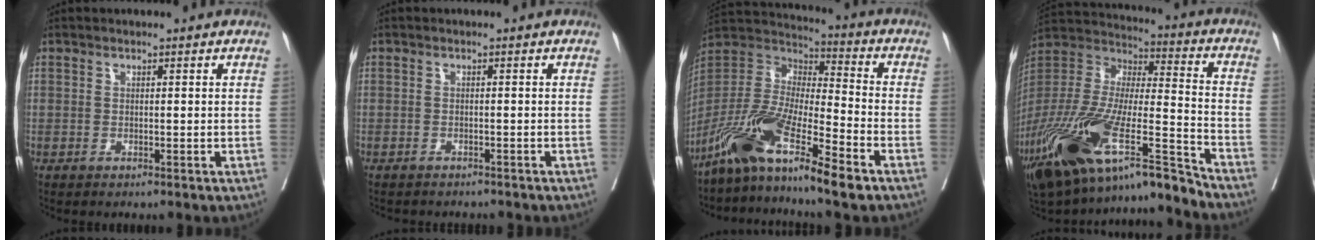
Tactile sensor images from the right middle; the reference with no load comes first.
{"total": 4.5, "force": [-4.1, 1.5, 1.2], "torque": [-0.018, -0.001, -0.053]}
{"total": 14.7, "force": [-9.9, 1.2, 10.7], "torque": [-0.225, -0.016, -0.189]}
{"total": 25.4, "force": [-17.2, 3.9, 18.2], "torque": [-0.350, -0.037, -0.309]}